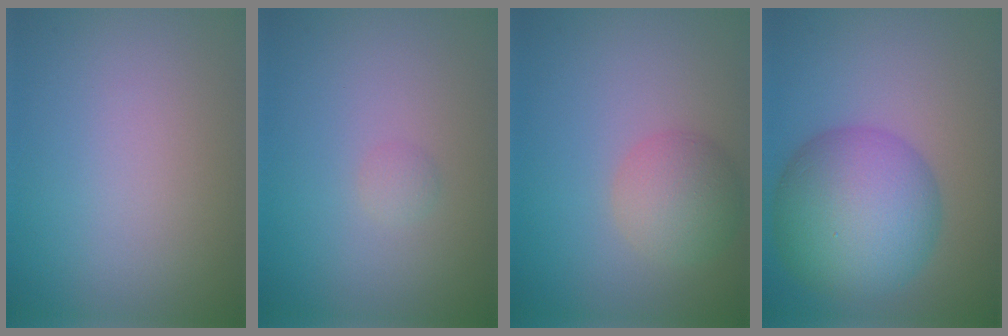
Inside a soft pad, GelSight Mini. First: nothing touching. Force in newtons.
{"total": 0.7, "press": 0.7, "slide": 0.0}
{"total": 3.7, "press": 3.7, "slide": 0.2}
{"total": 9.5, "press": 9.5, "slide": 0.1}